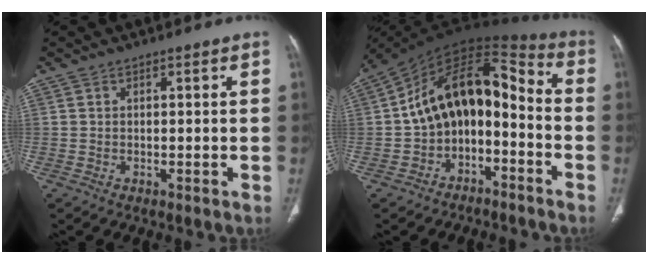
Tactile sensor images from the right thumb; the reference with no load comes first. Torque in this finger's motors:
{"motor_torque": [0.41, 2.07, 1.46, -1.30, 0.25]}